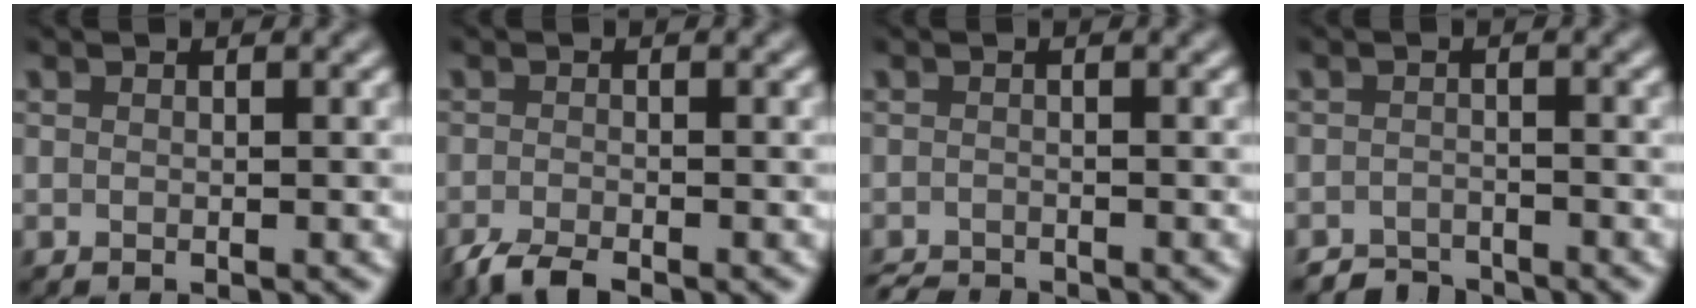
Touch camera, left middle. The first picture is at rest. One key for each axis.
{"total": 2.6, "fx": -2.2, "fy": 0.4, "fz": 1.4, "tx": -0.029, "ty": -0.006, "tz": -0.045}
{"total": 2.3, "fx": -2.3, "fy": 0.3, "fz": 0.4, "tx": -0.002, "ty": -0.010, "tz": -0.041}
{"total": 2.1, "fx": -2.1, "fy": 0.4, "fz": 0.0, "tx": 0.004, "ty": 0.004, "tz": -0.038}